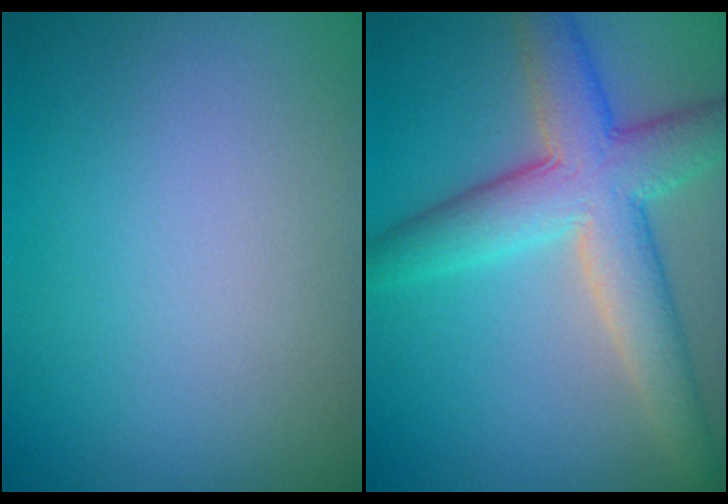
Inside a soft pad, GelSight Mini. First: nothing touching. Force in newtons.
{"total": 7.5, "press": 7.5, "slide": 0.6}